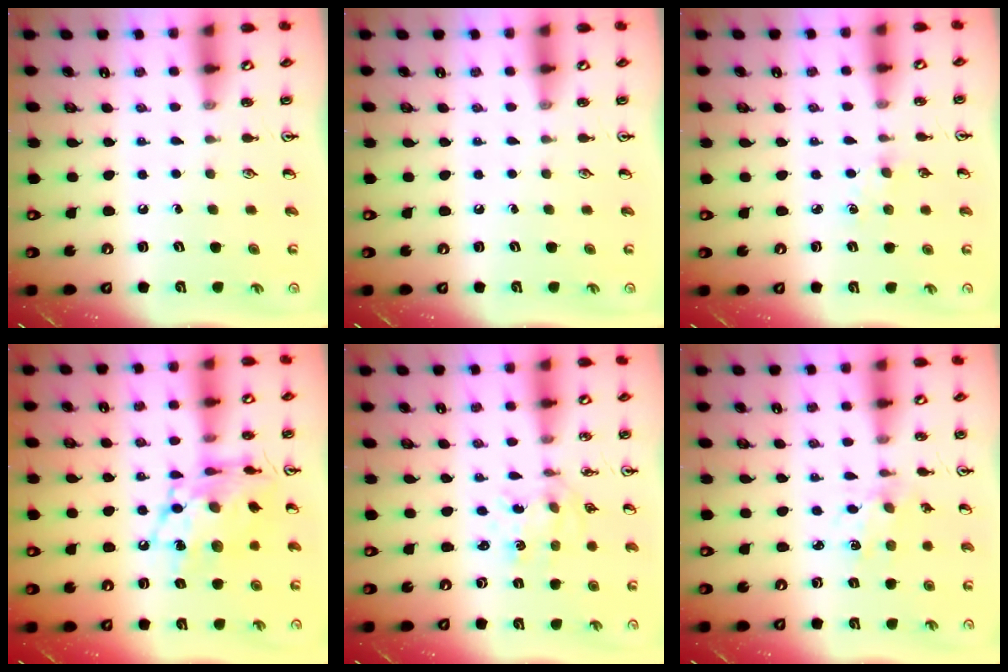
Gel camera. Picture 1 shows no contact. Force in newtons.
{"total": 0.0}
{"total": 2.7, "press": 2.7, "slide": 0.4}
{"total": 15.6, "press": 15.5, "slide": 1.3}
{"total": 1.5, "press": 1.4, "slide": 0.5}
{"total": 2.0, "press": 2.0, "slide": 0.2}